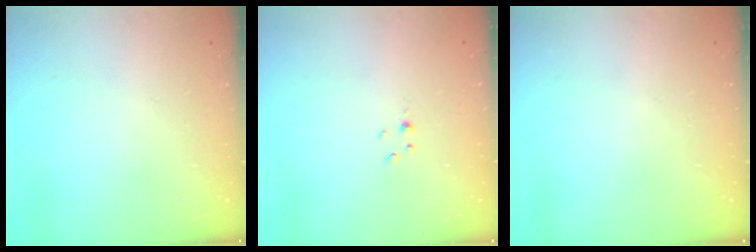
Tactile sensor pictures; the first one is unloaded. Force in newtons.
{"total": 1.0, "press": 1.0, "slide": 0.1}
{"total": 0.0}